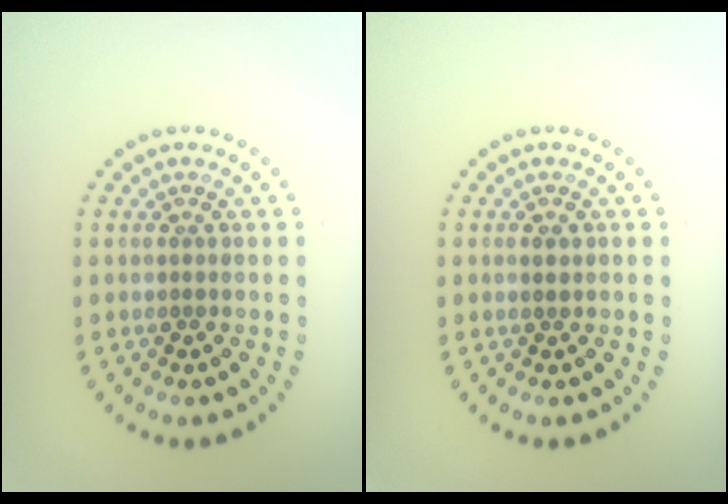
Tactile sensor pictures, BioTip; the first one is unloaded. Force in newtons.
{"total": 0.8, "press": 0.8, "slide": 0.1}